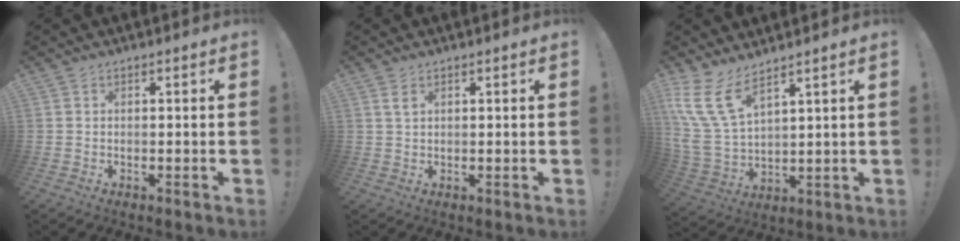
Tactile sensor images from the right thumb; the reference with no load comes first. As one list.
[{"total": 2.2, "force": [1.2, 1.0, 1.5], "torque": [-0.025, -0.002, 0.020]}, {"total": 13.0, "force": [8.2, 5.8, 8.2], "torque": [-0.179, -0.046, 0.156]}]